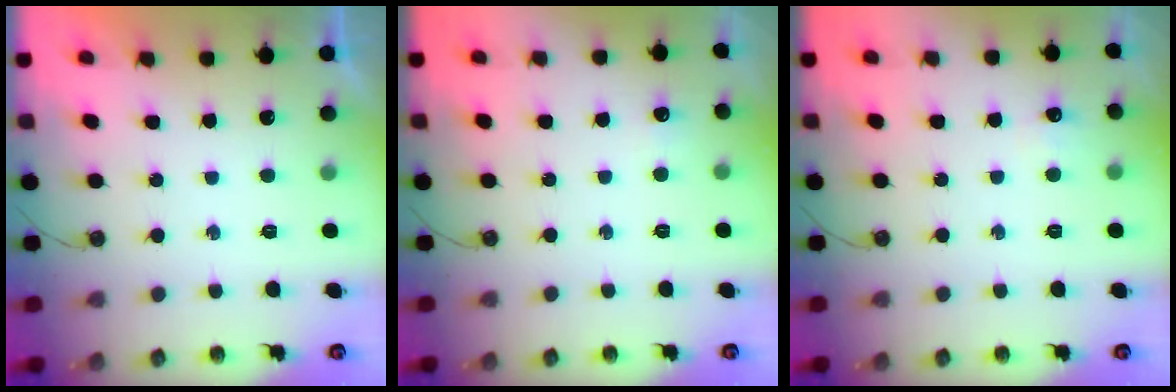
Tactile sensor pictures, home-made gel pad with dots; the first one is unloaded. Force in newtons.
{"total": 4.1, "press": 4.0, "slide": 0.7}
{"total": 4.7, "press": 4.6, "slide": 0.6}